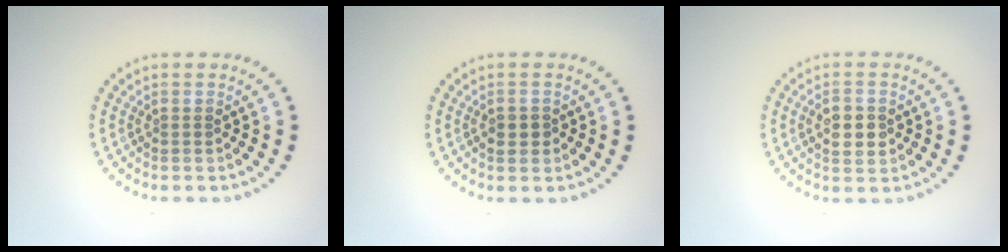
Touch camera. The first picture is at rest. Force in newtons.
{"total": 1.6, "press": 1.6, "slide": 0.3}
{"total": 2.8, "press": 2.8, "slide": 0.2}